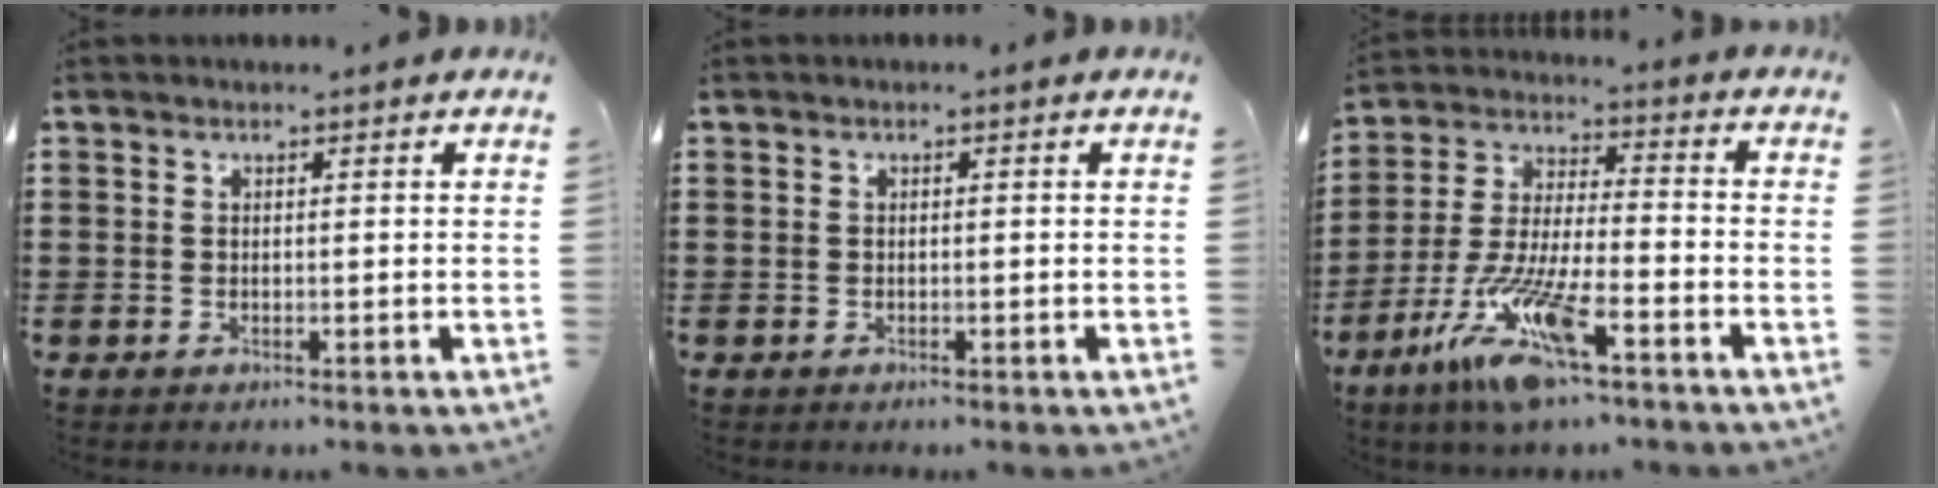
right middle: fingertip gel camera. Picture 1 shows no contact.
{"total": 0.0}
{"total": 12.5, "force": [-8.2, 1.7, 9.3], "torque": [-0.199, -0.007, -0.159]}